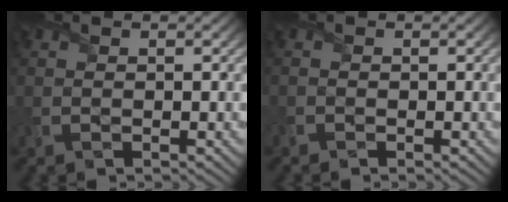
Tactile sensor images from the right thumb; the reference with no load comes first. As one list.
[{"total": 0.6, "force": [-0.6, 0.1, 0.0], "torque": [-0.001, -0.002, -0.013]}]